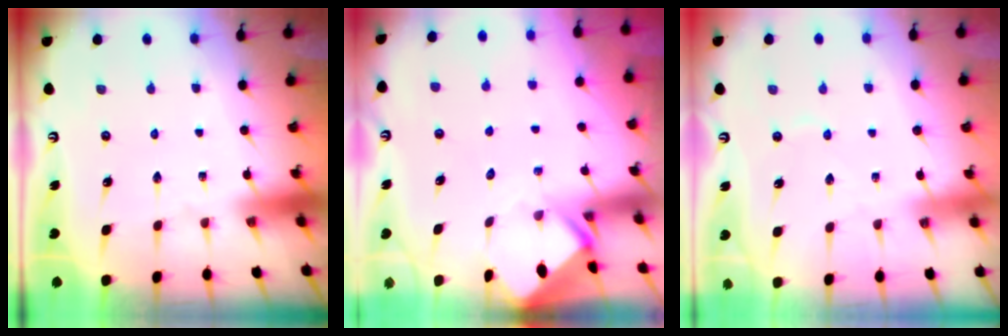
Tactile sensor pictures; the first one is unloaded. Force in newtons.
{"total": 2.8, "press": 2.8, "slide": 0.2}
{"total": 2.7, "press": 2.7, "slide": 0.4}